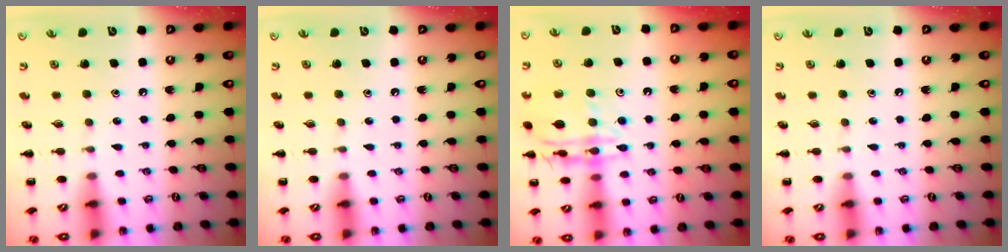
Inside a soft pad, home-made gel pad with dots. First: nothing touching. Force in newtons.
{"total": 0.0}
{"total": 14.6, "press": 14.5, "slide": 1.4}
{"total": 0.0}